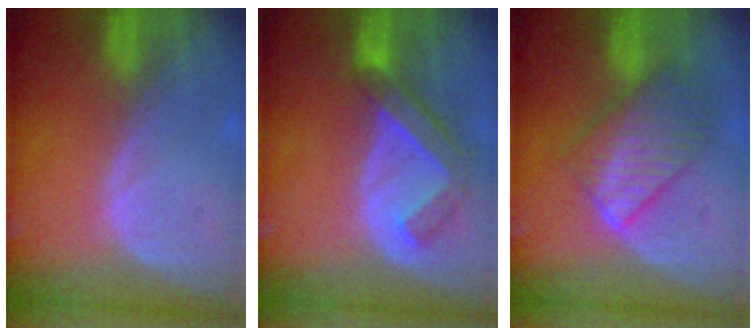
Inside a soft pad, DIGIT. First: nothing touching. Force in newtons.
{"total": 5.6, "press": 5.6, "slide": 0.3}
{"total": 7.7, "press": 7.7, "slide": 0.3}